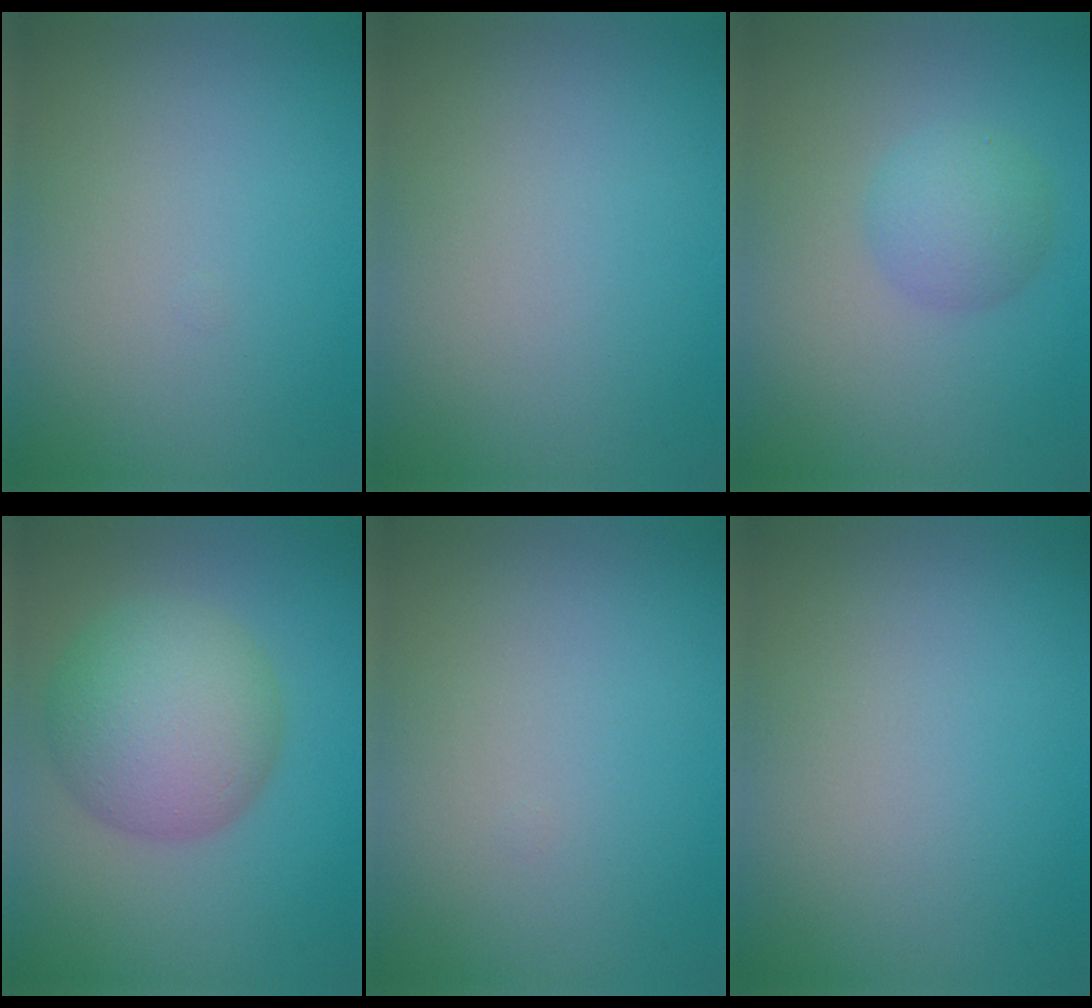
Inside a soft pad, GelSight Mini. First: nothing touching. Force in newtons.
{"total": 0.0}
{"total": 3.5, "press": 3.5, "slide": 0.2}
{"total": 7.9, "press": 7.9, "slide": 0.3}
{"total": 0.0}
{"total": 0.0}